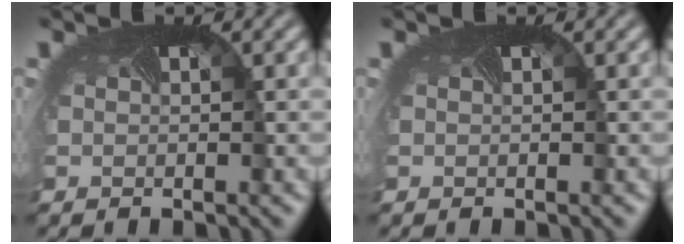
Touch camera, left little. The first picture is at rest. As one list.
[{"total": 0.0}]